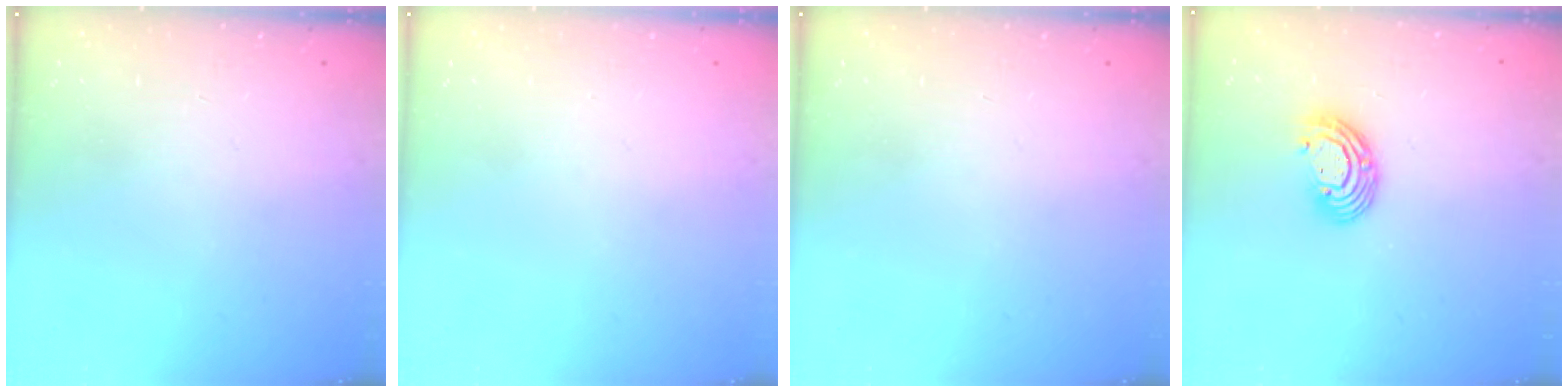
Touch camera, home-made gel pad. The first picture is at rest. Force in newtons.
{"total": 0.0}
{"total": 0.0}
{"total": 9.0, "press": 9.0, "slide": 0.7}